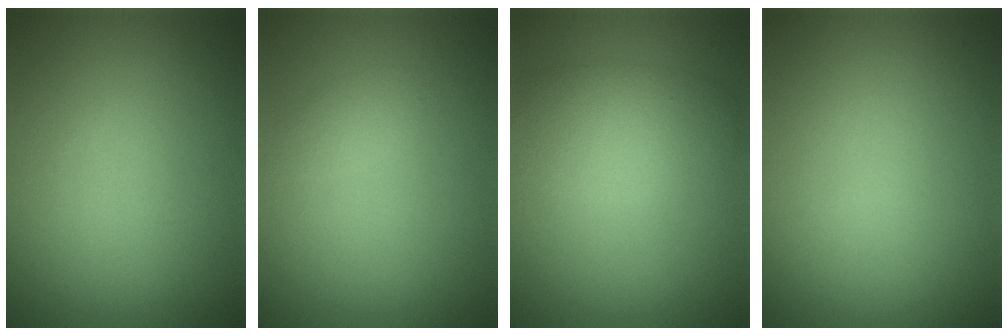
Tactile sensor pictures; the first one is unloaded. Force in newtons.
{"total": 1.1, "press": 1.1, "slide": 0.0}
{"total": 4.9, "press": 4.9, "slide": 0.1}
{"total": 0.0}